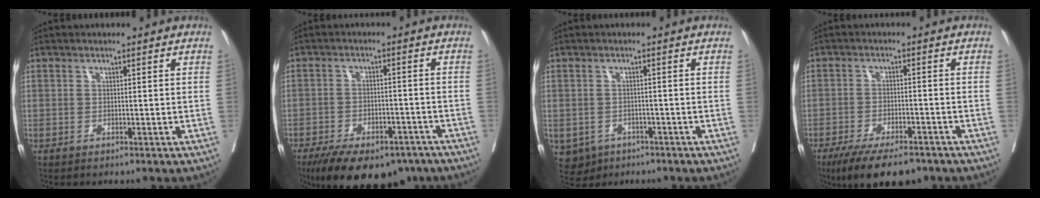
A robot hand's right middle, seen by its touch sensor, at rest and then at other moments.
{"total": 16.7, "force": [-12.4, 7.3, 8.6], "torque": [-0.157, -0.011, -0.174]}
{"total": 4.7, "force": [-2.5, 3.9, 1.0], "torque": [-0.014, 0.004, -0.032]}
{"total": 10.7, "force": [-8.1, 3.4, 6.0], "torque": [-0.090, -0.012, -0.127]}